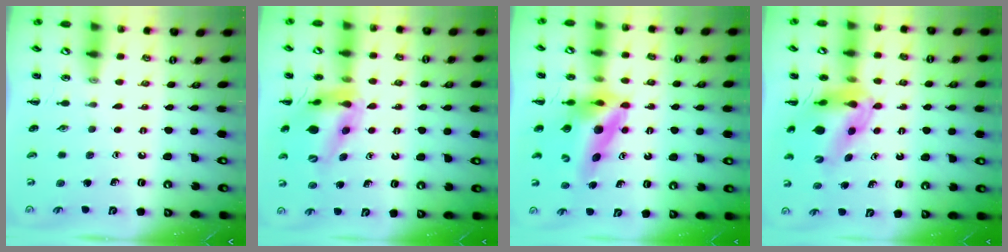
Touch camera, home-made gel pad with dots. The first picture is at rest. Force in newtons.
{"total": 14.3, "press": 13.8, "slide": 4.0}
{"total": 12.2, "press": 11.5, "slide": 4.0}
{"total": 12.5, "press": 11.8, "slide": 3.9}